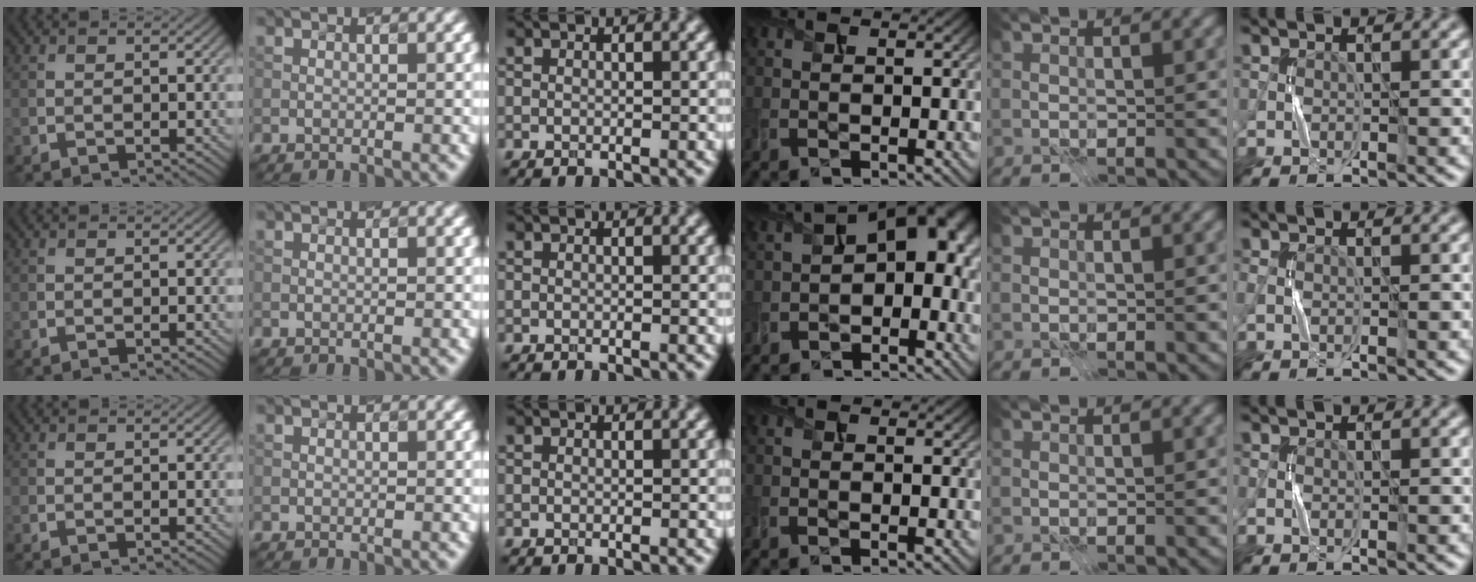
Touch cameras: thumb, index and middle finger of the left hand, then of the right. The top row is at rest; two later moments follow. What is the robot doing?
{"motion": "press", "object": "syringe"}